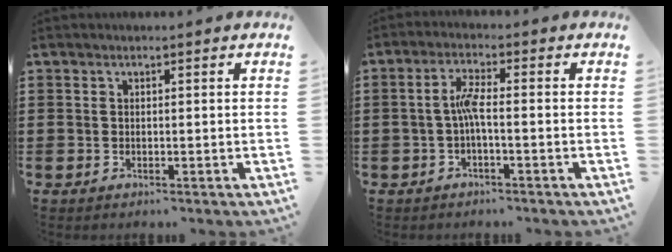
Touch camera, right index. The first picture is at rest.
{"total": 3.7, "force": [-0.8, 0.5, 3.6], "torque": [-0.076, -0.001, -0.019]}